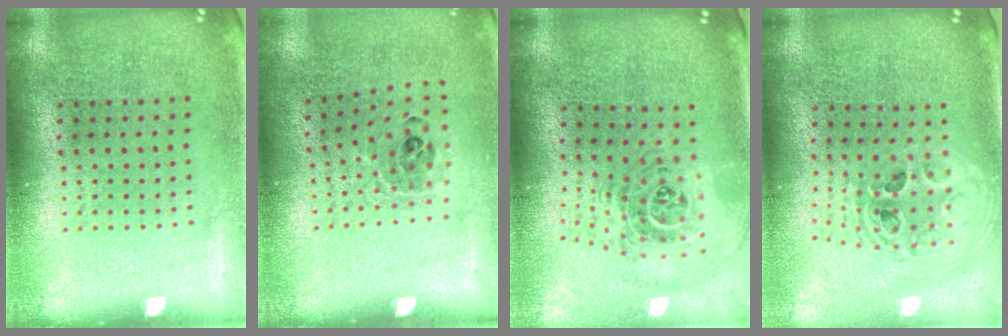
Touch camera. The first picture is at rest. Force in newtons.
{"total": 0.9, "press": 0.8, "slide": 0.4}
{"total": 1.7, "press": 1.4, "slide": 0.9}
{"total": 2.4, "press": 1.8, "slide": 1.6}